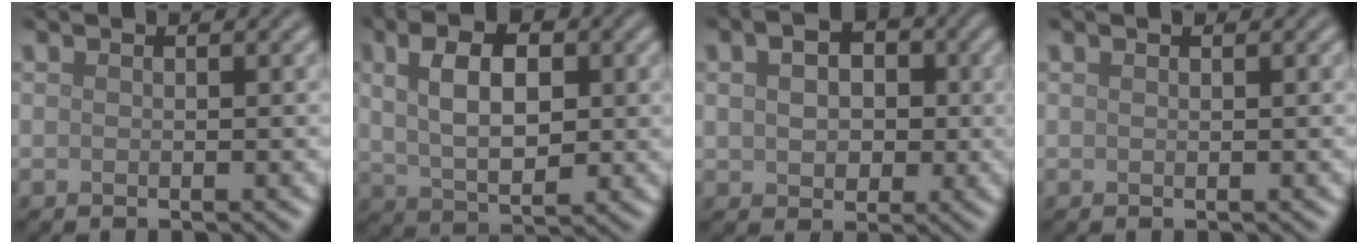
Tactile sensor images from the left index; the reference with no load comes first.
{"total": 6.6, "force": [1.4, 3.4, 5.4], "torque": [-0.088, 0.007, 0.022]}
{"total": 4.4, "force": [0.6, 3.2, 2.9], "torque": [-0.051, 0.003, 0.003]}
{"total": 0.0}